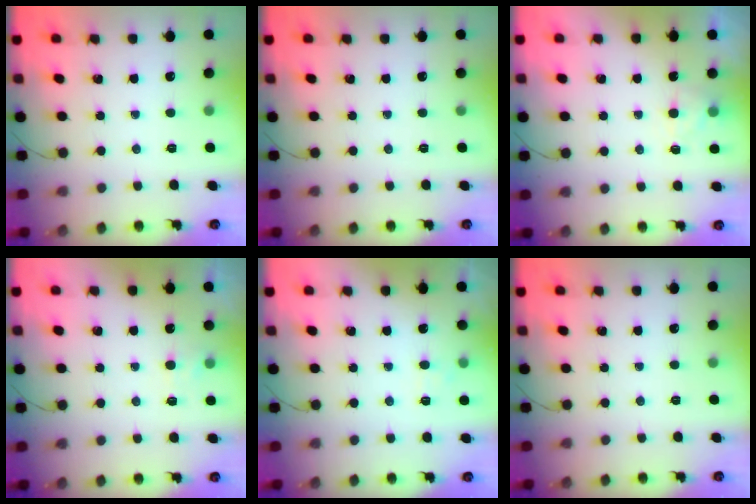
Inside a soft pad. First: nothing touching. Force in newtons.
{"total": 0.0}
{"total": 2.9, "press": 2.5, "slide": 1.5}
{"total": 5.2, "press": 4.9, "slide": 1.6}
{"total": 3.9, "press": 3.7, "slide": 1.1}
{"total": 0.0}